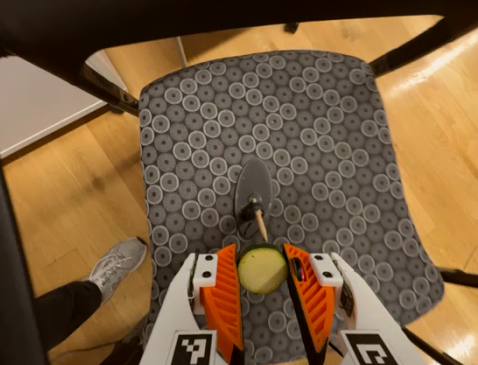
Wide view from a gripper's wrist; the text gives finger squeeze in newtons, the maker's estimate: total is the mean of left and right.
{"total": 9.5, "left": 9.9, "right": 9.2}